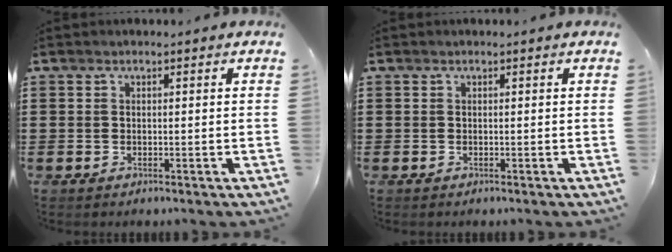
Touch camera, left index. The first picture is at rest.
{"total": 0.0}